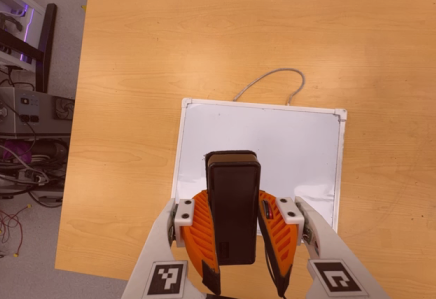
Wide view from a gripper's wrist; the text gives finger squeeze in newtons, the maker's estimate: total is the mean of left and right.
{"total": 7.7, "left": 6.3, "right": 9.1}